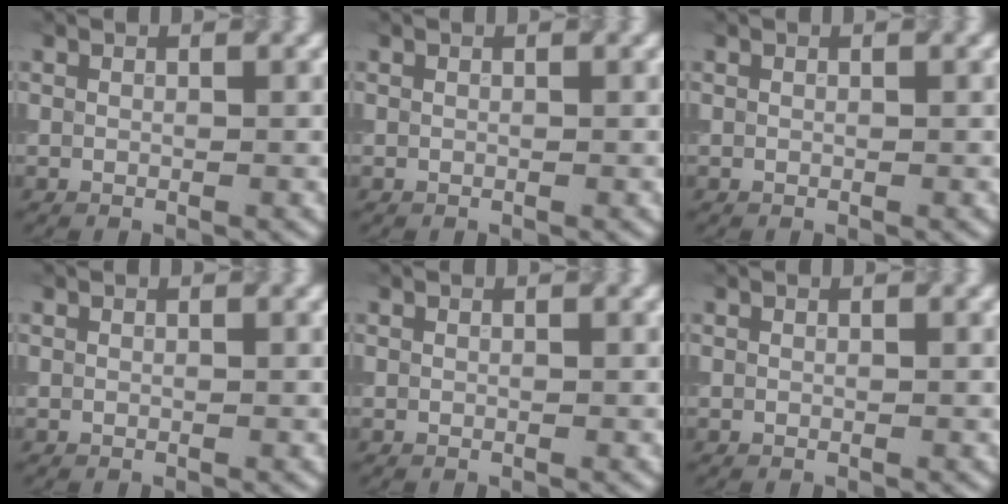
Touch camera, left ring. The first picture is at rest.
{"total": 0.0}
{"total": 0.0}
{"total": 0.0}
{"total": 0.0}
{"total": 0.0}